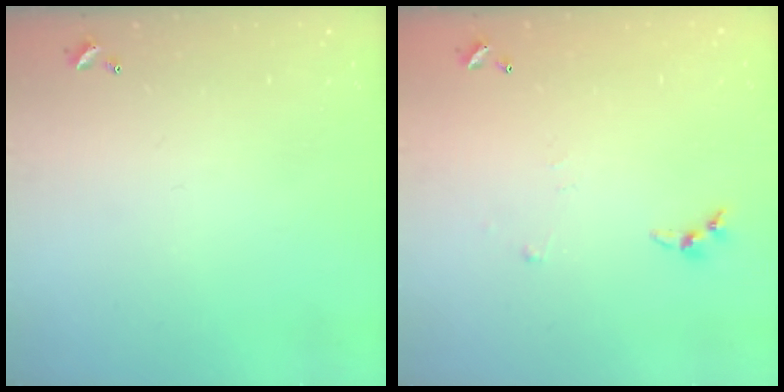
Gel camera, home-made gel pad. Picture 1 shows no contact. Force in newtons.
{"total": 3.0, "press": 2.9, "slide": 0.4}